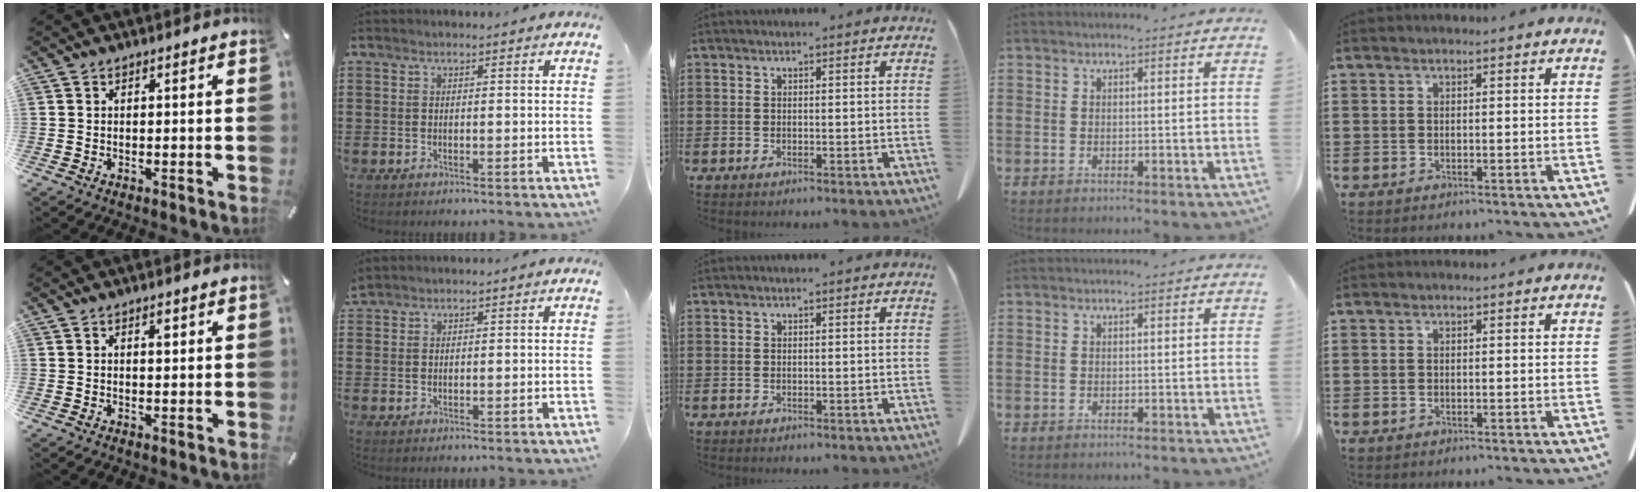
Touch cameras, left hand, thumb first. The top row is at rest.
{"thumb": {"total": 1.5, "force": [0.7, 0.7, 1.2], "torque": [-0.018, -0.001, 0.010]}, "index": {"total": 1.2, "force": [1.2, 0.2, 0.1], "torque": [-0.004, 0.000, 0.024]}}